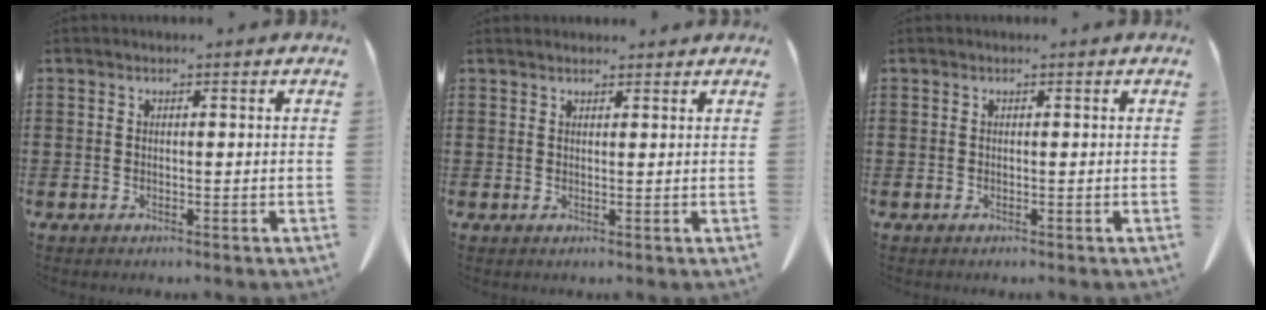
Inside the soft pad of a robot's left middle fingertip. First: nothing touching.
{"total": 1.2, "force": [1.2, 0.3, 0.1], "torque": [-0.006, 0.000, 0.024]}
{"total": 0.0}